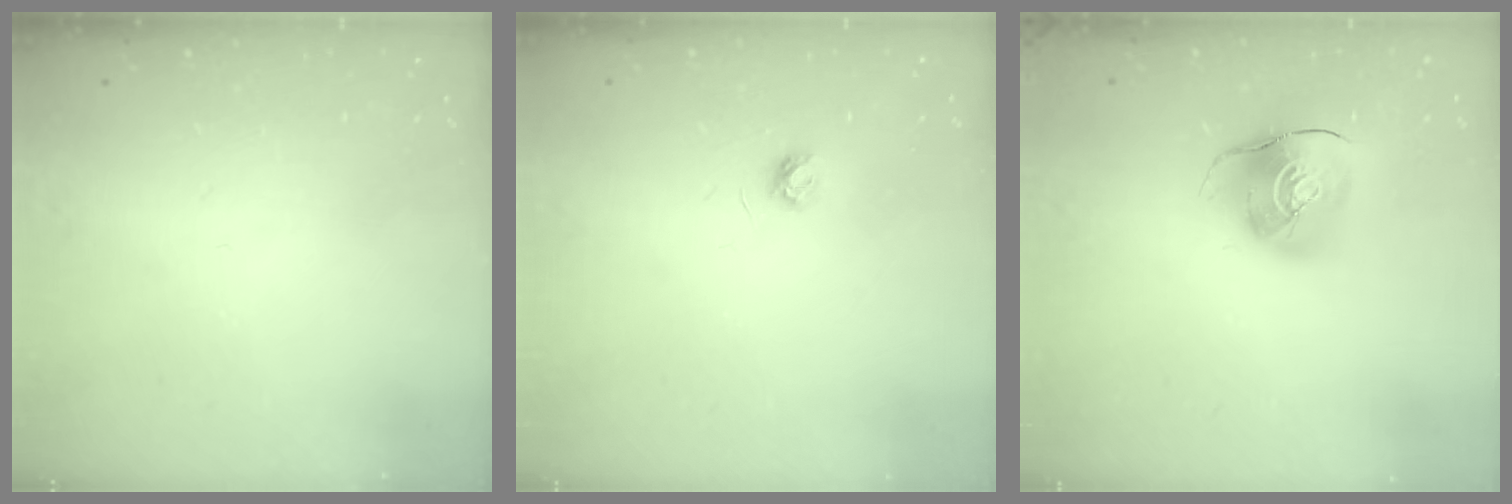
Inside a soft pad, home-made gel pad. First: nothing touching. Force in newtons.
{"total": 3.3, "press": 3.3, "slide": 0.3}
{"total": 10.6, "press": 10.5, "slide": 1.5}